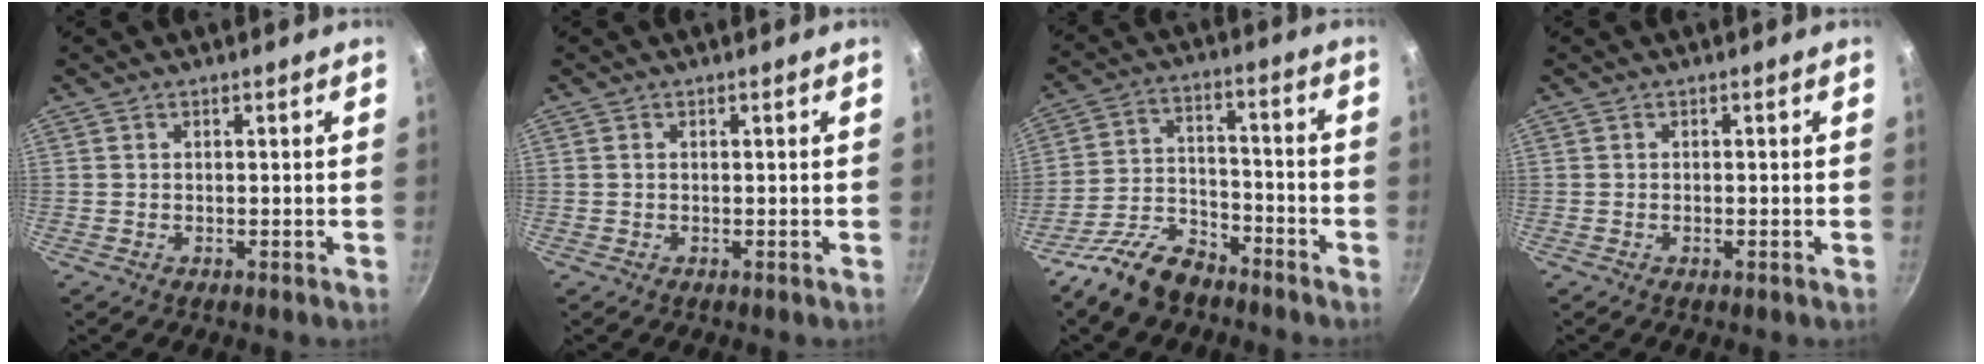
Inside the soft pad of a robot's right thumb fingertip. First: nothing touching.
{"total": 0.0}
{"total": 11.1, "force": [-8.4, 5.3, 4.9], "torque": [-0.079, 0.071, -0.165]}
{"total": 0.5, "force": [-0.2, 0.1, 0.5], "torque": [-0.010, 0.002, -0.005]}